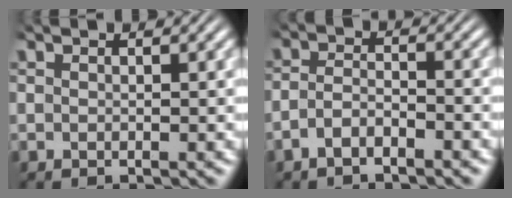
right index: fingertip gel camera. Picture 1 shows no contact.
{"total": 2.8, "force": [-2.3, 1.1, 1.1], "torque": [-0.024, -0.011, -0.039]}